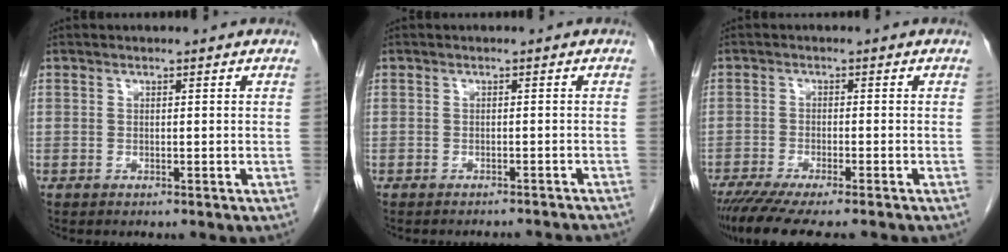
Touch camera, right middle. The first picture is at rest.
{"total": 7.0, "force": [-6.8, 0.8, 1.5], "torque": [-0.012, -0.003, -0.068]}
{"total": 11.0, "force": [-9.1, 1.1, 6.0], "torque": [-0.085, -0.020, -0.143]}